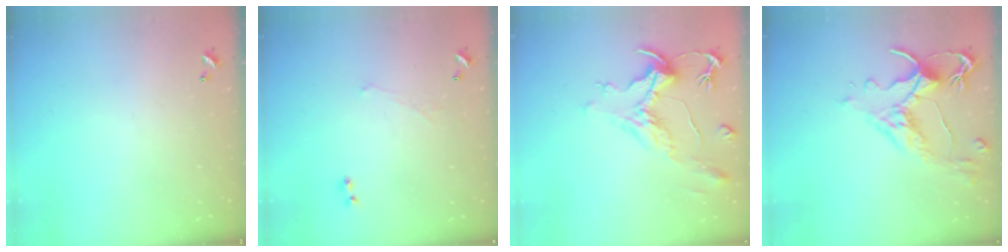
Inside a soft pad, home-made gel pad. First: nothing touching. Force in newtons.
{"total": 1.1, "press": 0.7, "slide": 0.9}
{"total": 1.9, "press": 1.4, "slide": 1.2}
{"total": 3.3, "press": 3.0, "slide": 1.4}